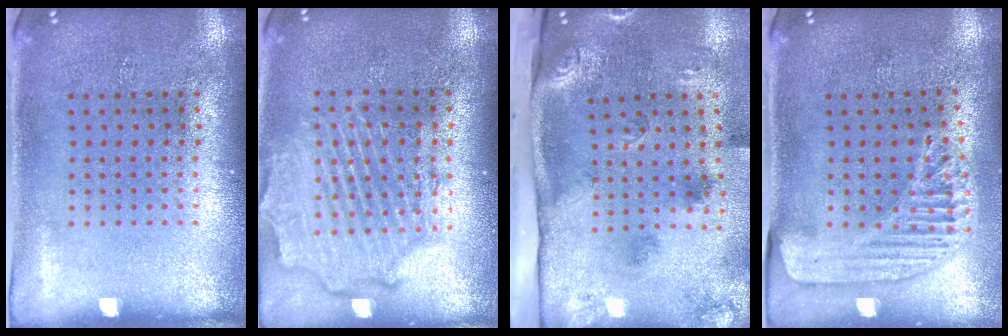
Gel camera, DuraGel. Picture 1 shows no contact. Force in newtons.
{"total": 2.4, "press": 2.2, "slide": 0.9}
{"total": 3.4, "press": 2.0, "slide": 2.7}
{"total": 1.5, "press": 1.5, "slide": 0.3}